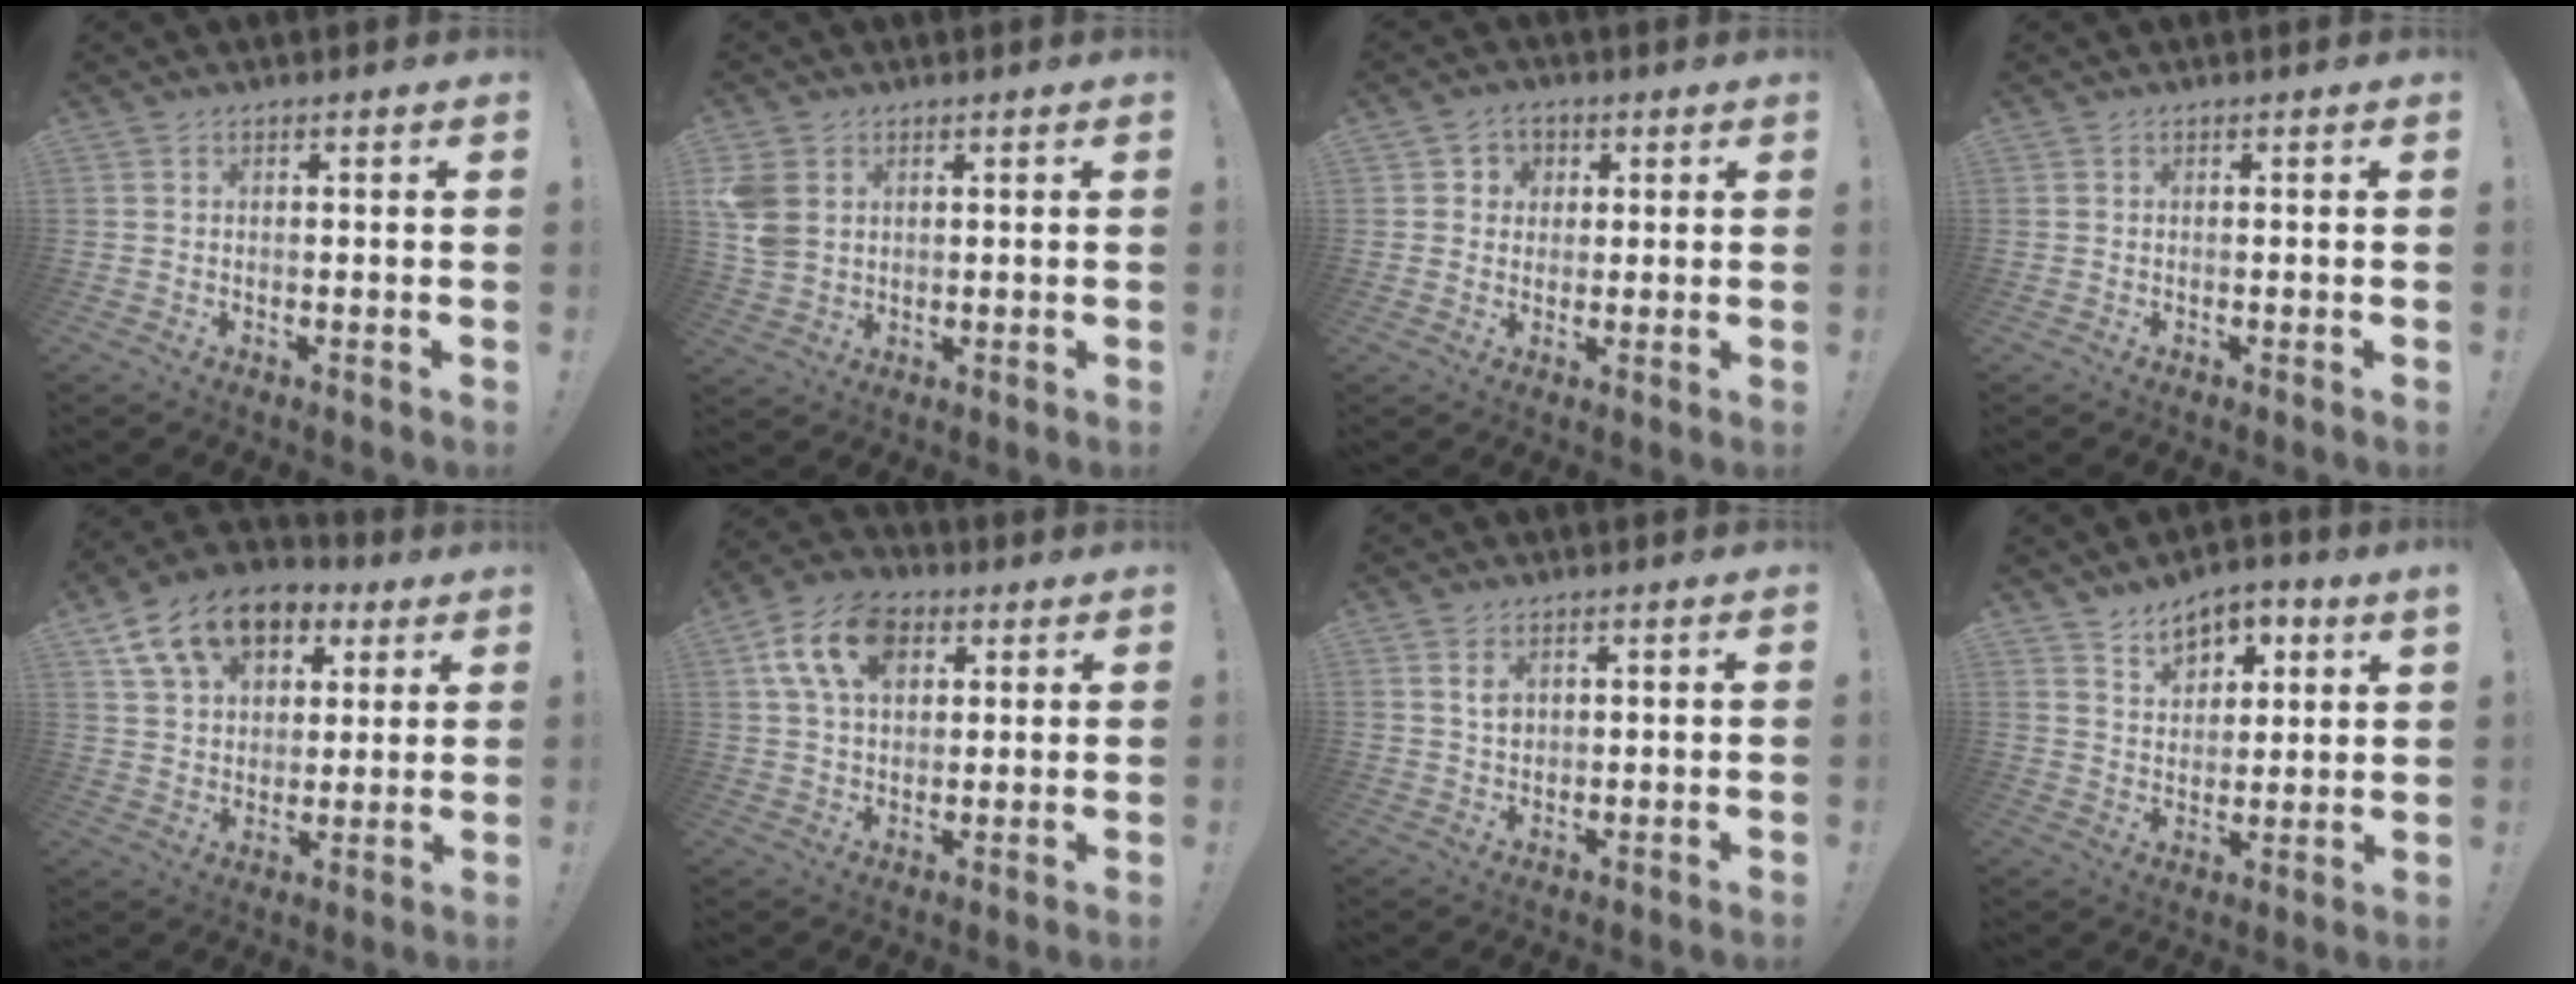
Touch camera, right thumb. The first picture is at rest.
{"total": 7.4, "force": [2.5, 5.6, 4.2], "torque": [-0.086, -0.006, 0.049]}
{"total": 4.3, "force": [0.8, 4.1, 0.9], "torque": [-0.004, -0.002, 0.013]}
{"total": 0.0}
{"total": 15.9, "force": [8.4, 10.6, 8.5], "torque": [-0.133, -0.038, 0.156]}
{"total": 14.5, "force": [5.9, 9.9, 8.8], "torque": [-0.147, -0.009, 0.111]}
{"total": 3.2, "force": [1.5, 2.0, 1.9], "torque": [-0.025, -0.006, 0.025]}
{"total": 8.1, "force": [6.1, 4.2, 3.4], "torque": [-0.042, -0.038, 0.111]}